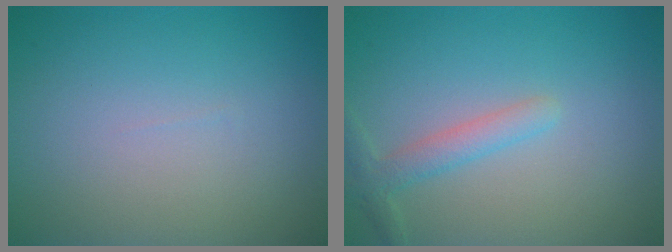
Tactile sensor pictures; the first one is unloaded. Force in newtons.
{"total": 2.1, "press": 2.1, "slide": 0.1}